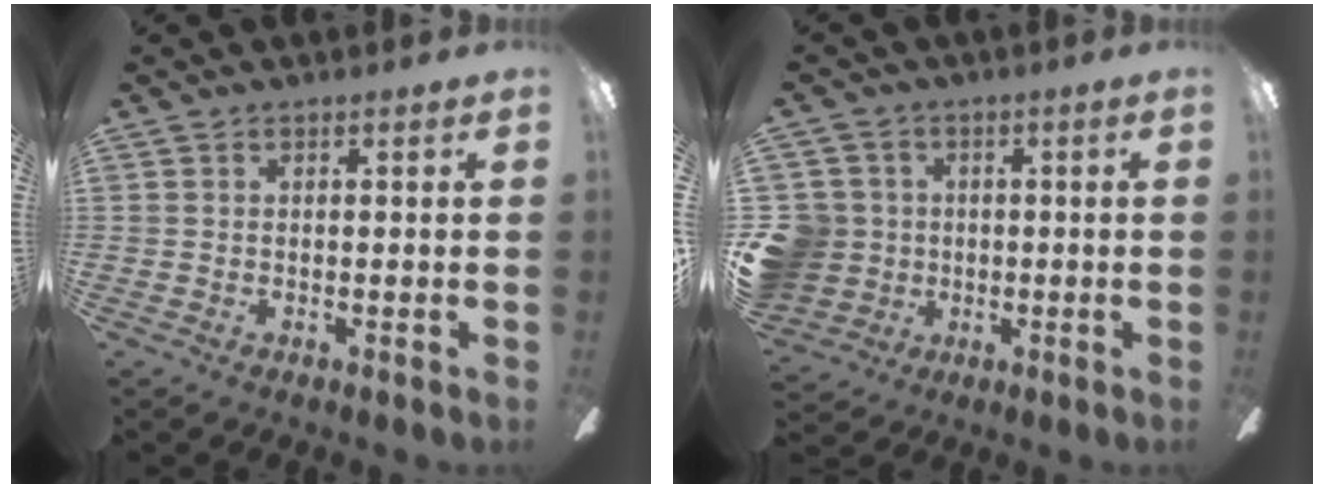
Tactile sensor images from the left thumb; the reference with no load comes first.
{"total": 9.9, "force": [-0.5, 9.5, 2.4], "torque": [-0.087, 0.013, -0.003]}